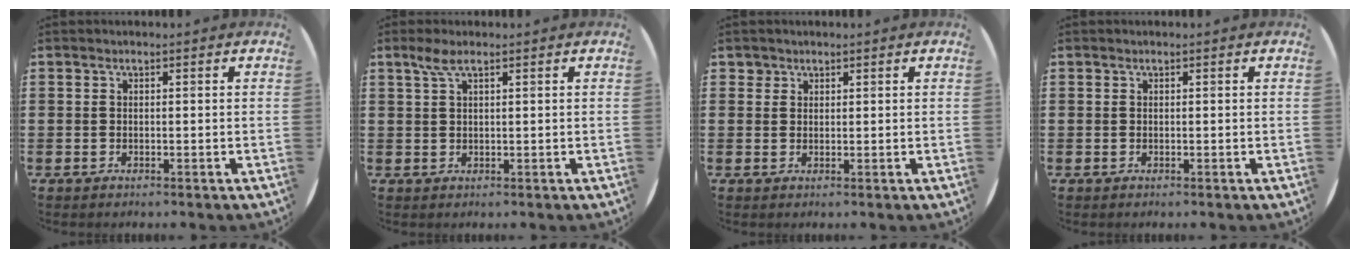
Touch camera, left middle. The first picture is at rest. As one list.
[{"total": 2.3, "force": [1.4, 0.5, 1.8], "torque": [-0.038, 0.005, 0.024]}, {"total": 1.5, "force": [1.2, 0.8, 0.1], "torque": [0.005, -0.001, 0.024]}, {"total": 0.0}]